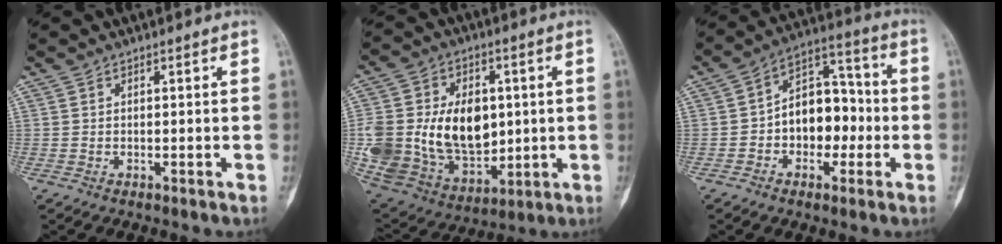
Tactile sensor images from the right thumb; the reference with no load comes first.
{"total": 26.8, "force": [1.3, 19.0, 18.8], "torque": [-0.367, 0.000, 0.053]}
{"total": 12.4, "force": [-1.8, 8.5, 8.8], "torque": [-0.091, 0.046, -0.038]}